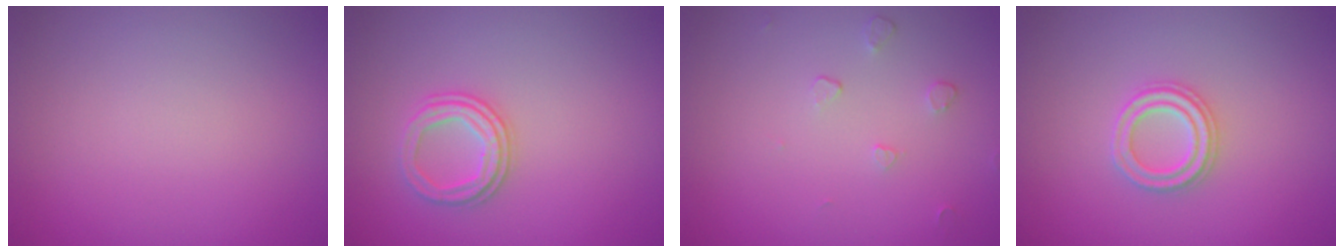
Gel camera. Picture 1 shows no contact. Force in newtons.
{"total": 2.5, "press": 2.4, "slide": 0.9}
{"total": 0.9, "press": 0.6, "slide": 0.7}
{"total": 2.3, "press": 2.2, "slide": 0.4}